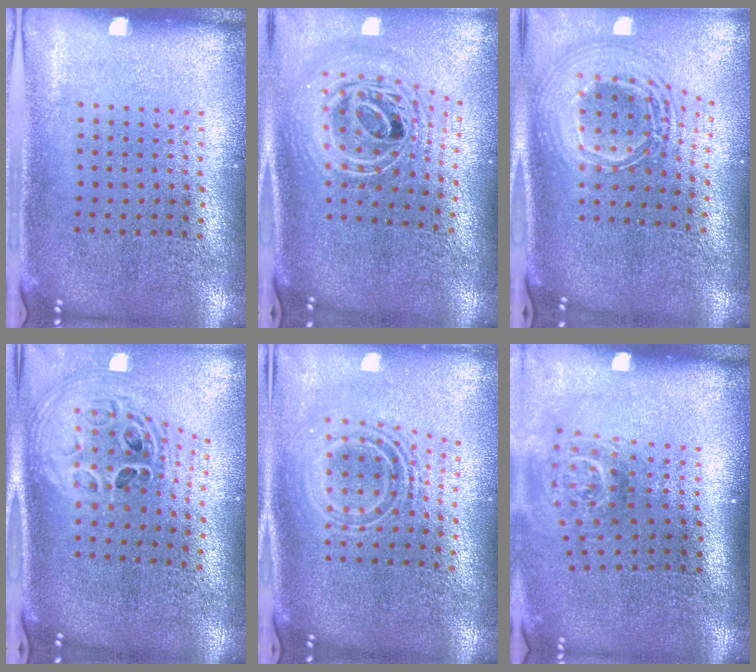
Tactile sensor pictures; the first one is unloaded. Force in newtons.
{"total": 2.8, "press": 2.0, "slide": 1.9}
{"total": 2.8, "press": 1.9, "slide": 2.0}
{"total": 2.2, "press": 1.6, "slide": 1.5}
{"total": 2.2, "press": 1.6, "slide": 1.5}
{"total": 1.8, "press": 1.2, "slide": 1.3}